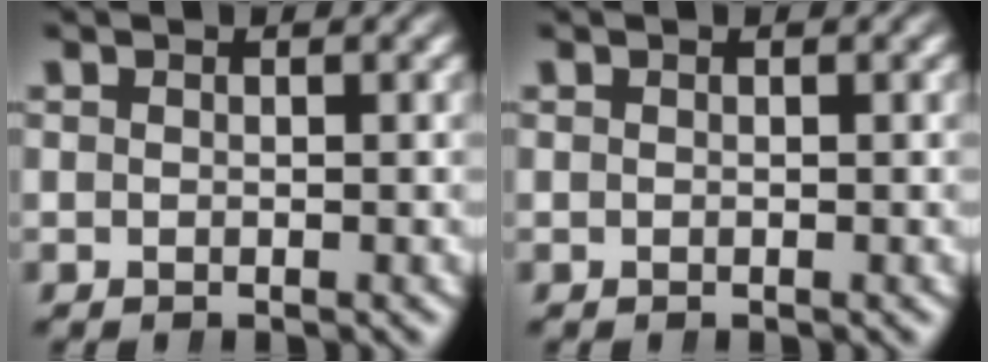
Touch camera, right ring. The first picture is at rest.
{"total": 0.0}